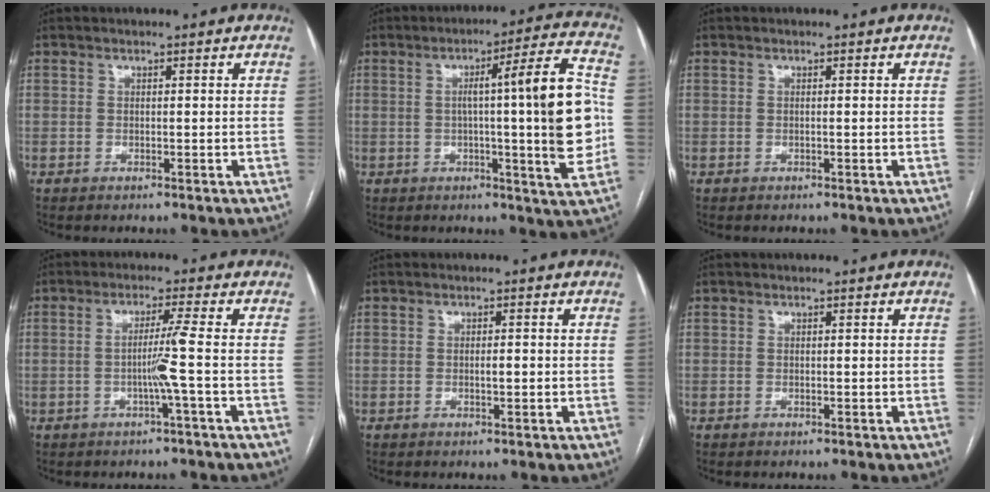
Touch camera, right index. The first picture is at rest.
{"total": 16.2, "force": [-0.5, -0.3, 16.2], "torque": [-0.229, 0.007, -0.013]}
{"total": 0.0}
{"total": 4.3, "force": [-1.1, -1.6, 3.8], "torque": [-0.069, 0.002, -0.019]}
{"total": 1.3, "force": [-0.2, 0.4, 1.2], "torque": [-0.020, 0.002, -0.002]}
{"total": 0.0}